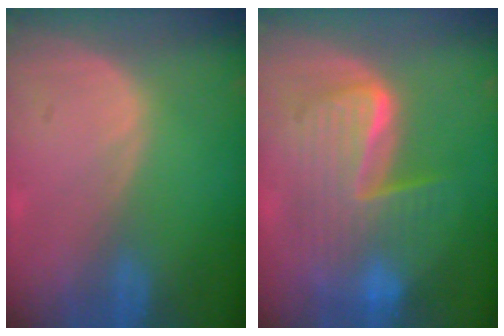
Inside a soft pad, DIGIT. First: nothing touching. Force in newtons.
{"total": 9.9, "press": 9.9, "slide": 0.9}